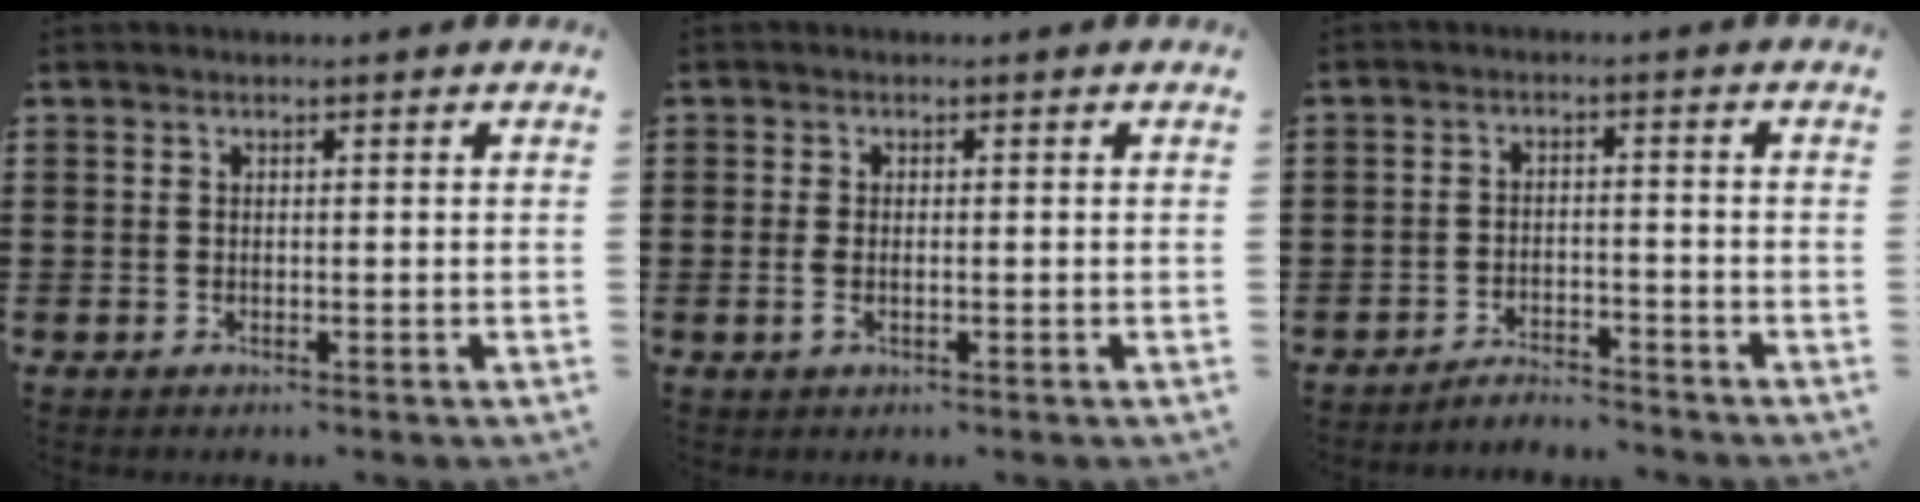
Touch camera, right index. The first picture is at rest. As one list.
[{"total": 1.4, "force": [-0.3, 0.5, 1.3], "torque": [-0.024, -0.001, -0.006]}, {"total": 3.2, "force": [-3.2, 0.0, 0.1], "torque": [-0.007, 0.001, -0.067]}]